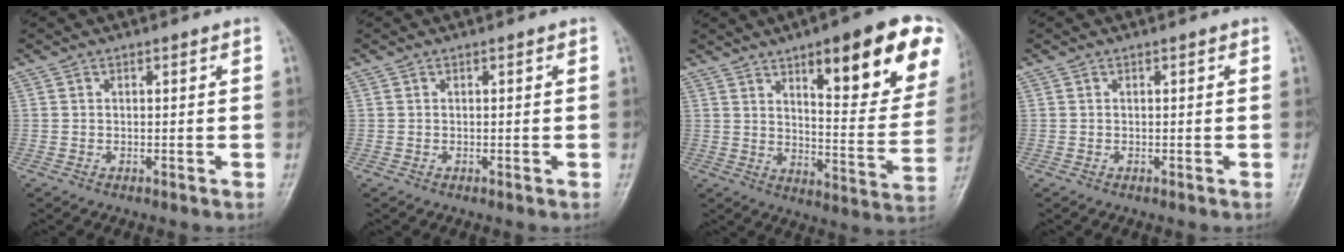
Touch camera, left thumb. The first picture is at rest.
{"total": 0.0}
{"total": 23.0, "force": [11.4, 6.5, 18.9], "torque": [-0.212, -0.040, 0.158]}
{"total": 0.0}